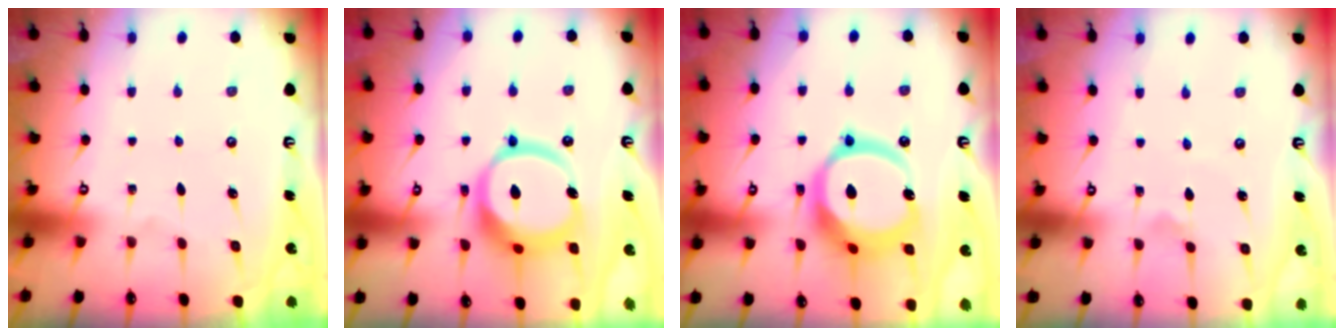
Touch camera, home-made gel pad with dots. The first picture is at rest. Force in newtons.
{"total": 15.7, "press": 15.6, "slide": 1.8}
{"total": 16.4, "press": 16.3, "slide": 2.0}
{"total": 1.8, "press": 1.8, "slide": 0.4}